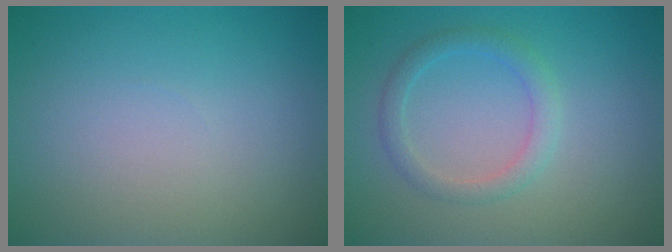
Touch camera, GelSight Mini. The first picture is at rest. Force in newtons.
{"total": 2.1, "press": 2.1, "slide": 0.1}